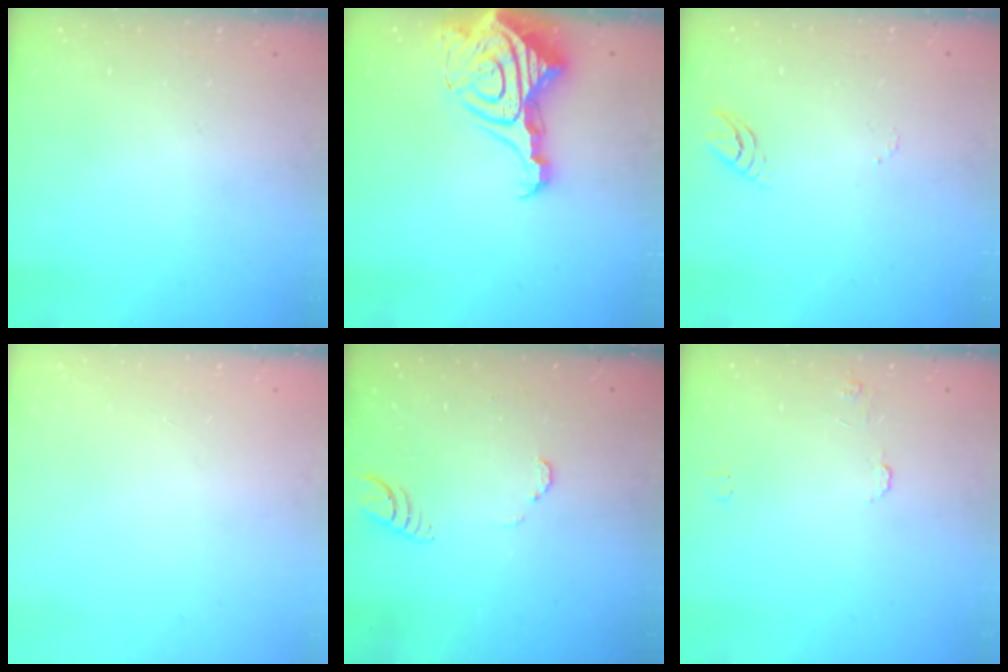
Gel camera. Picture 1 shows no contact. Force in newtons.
{"total": 19.2, "press": 19.0, "slide": 2.1}
{"total": 3.1, "press": 3.1, "slide": 0.3}
{"total": 0.0}
{"total": 3.4, "press": 3.4, "slide": 0.4}
{"total": 6.4, "press": 6.4, "slide": 0.6}